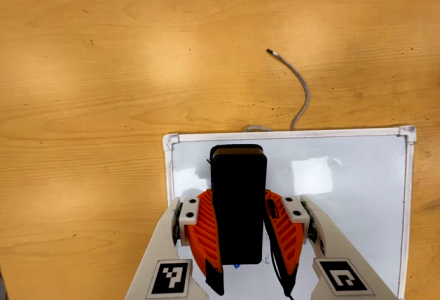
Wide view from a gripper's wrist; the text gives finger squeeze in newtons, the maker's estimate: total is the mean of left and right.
{"total": 7.1, "left": 6.1, "right": 8.0}